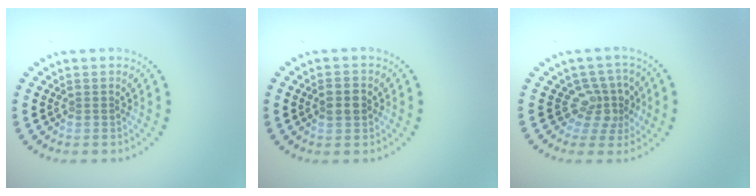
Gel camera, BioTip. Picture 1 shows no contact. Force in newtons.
{"total": 2.4, "press": 2.4, "slide": 0.0}
{"total": 3.1, "press": 2.3, "slide": 2.1}